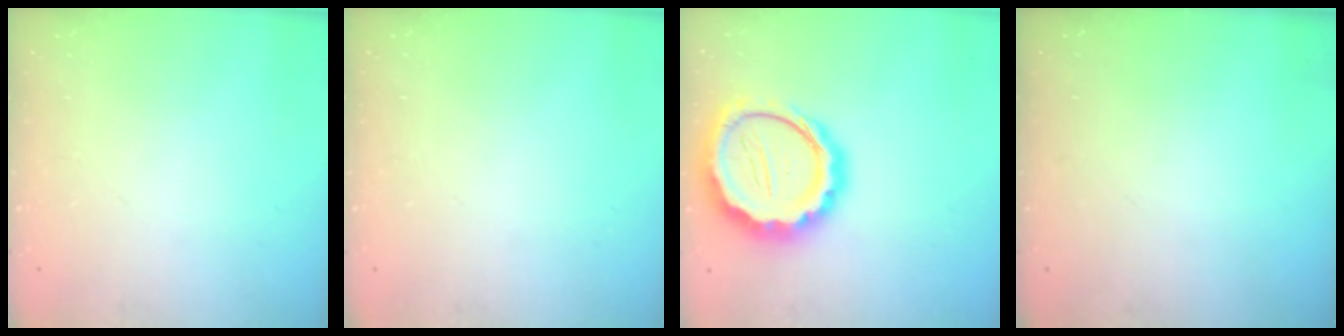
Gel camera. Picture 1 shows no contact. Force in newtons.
{"total": 0.0}
{"total": 20.2, "press": 19.8, "slide": 4.1}
{"total": 0.0}